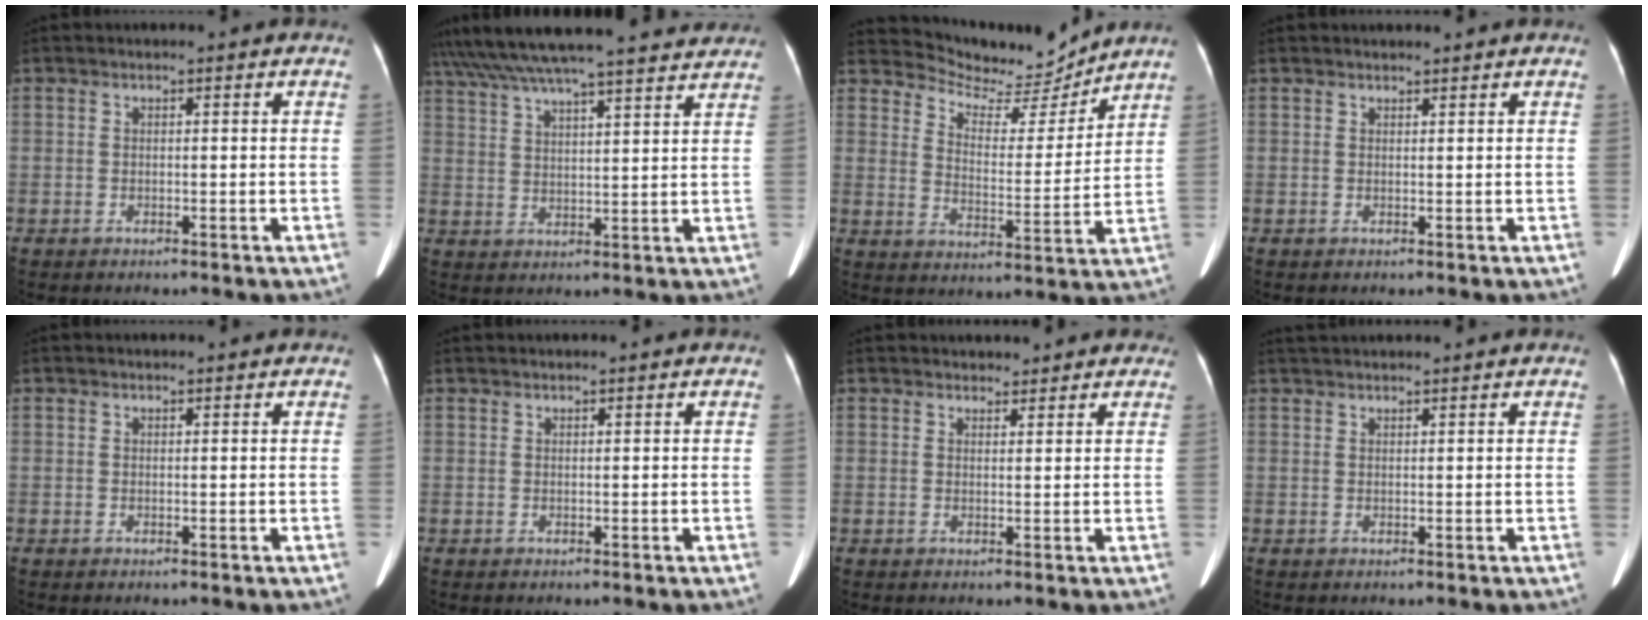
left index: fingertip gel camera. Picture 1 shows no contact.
{"total": 26.0, "force": [23.5, 2.7, 11.0], "torque": [-0.192, 0.010, 0.321]}
{"total": 9.6, "force": [9.5, 1.3, 0.2], "torque": [-0.010, -0.020, 0.154]}
{"total": 2.0, "force": [1.9, 0.3, 0.5], "torque": [-0.008, 0.006, 0.025]}
{"total": 2.0, "force": [1.9, 0.2, 0.6], "torque": [-0.010, 0.006, 0.019]}
{"total": 1.8, "force": [1.6, 0.4, 0.5], "torque": [-0.006, 0.021, 0.023]}
{"total": 5.3, "force": [4.8, 2.1, 0.7], "torque": [0.013, 0.005, 0.048]}
{"total": 5.6, "force": [5.2, 0.3, 2.1], "torque": [-0.027, 0.028, 0.075]}